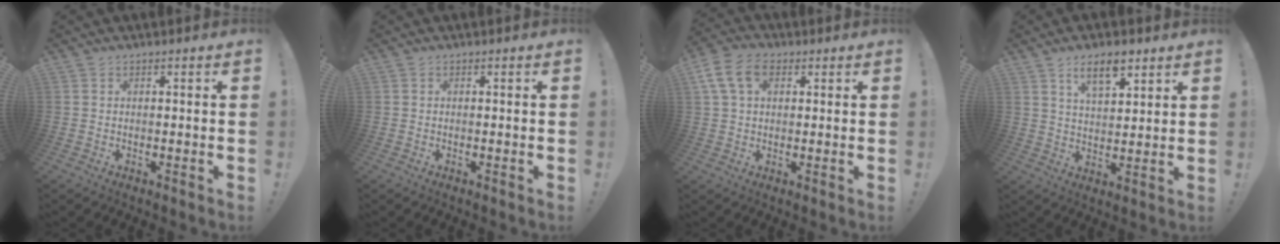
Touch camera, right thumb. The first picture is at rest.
{"total": 0.0}
{"total": 10.4, "force": [3.7, 6.6, 7.1], "torque": [-0.143, 0.006, 0.072]}
{"total": 8.9, "force": [5.7, 3.9, 5.7], "torque": [-0.085, -0.022, 0.099]}